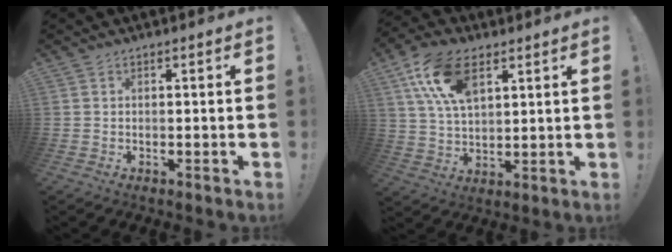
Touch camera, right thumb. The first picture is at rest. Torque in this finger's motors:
{"motor_torque": [0.37, 0.44, 1.23, 0.82, 0.08]}